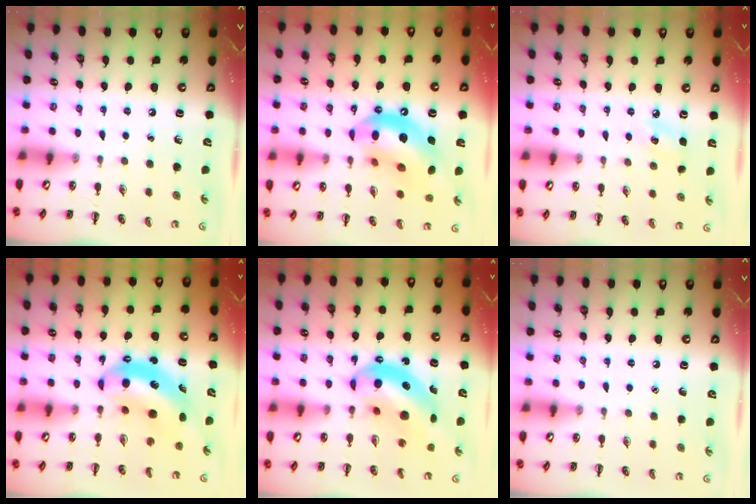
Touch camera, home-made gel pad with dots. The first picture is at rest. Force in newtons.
{"total": 17.3, "press": 16.7, "slide": 4.5}
{"total": 5.2, "press": 5.0, "slide": 1.3}
{"total": 7.3, "press": 7.1, "slide": 1.7}
{"total": 11.3, "press": 10.9, "slide": 2.9}
{"total": 1.5, "press": 1.4, "slide": 0.1}